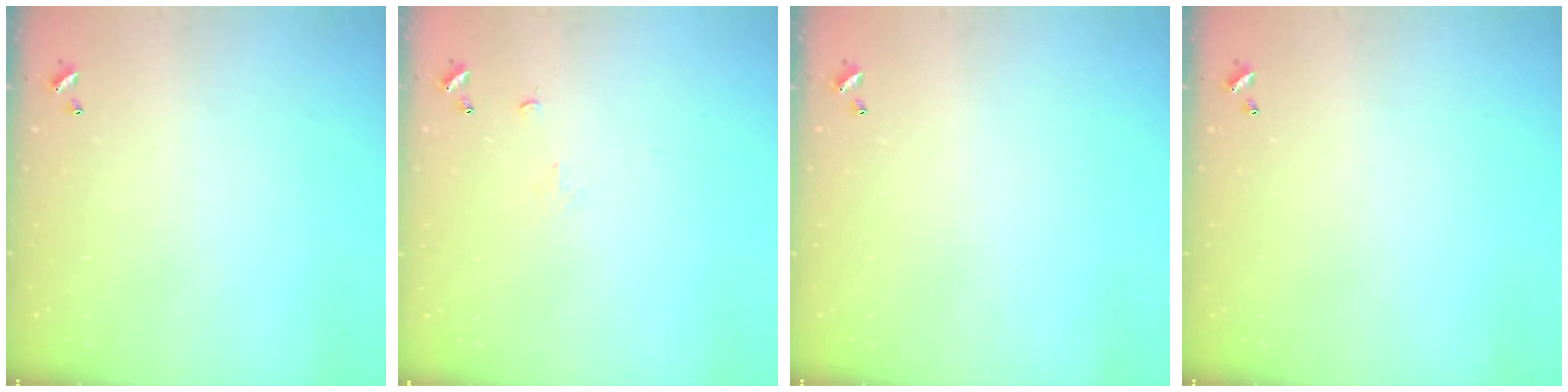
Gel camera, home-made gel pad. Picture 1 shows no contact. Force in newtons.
{"total": 1.1, "press": 0.9, "slide": 0.5}
{"total": 0.0}
{"total": 0.0}